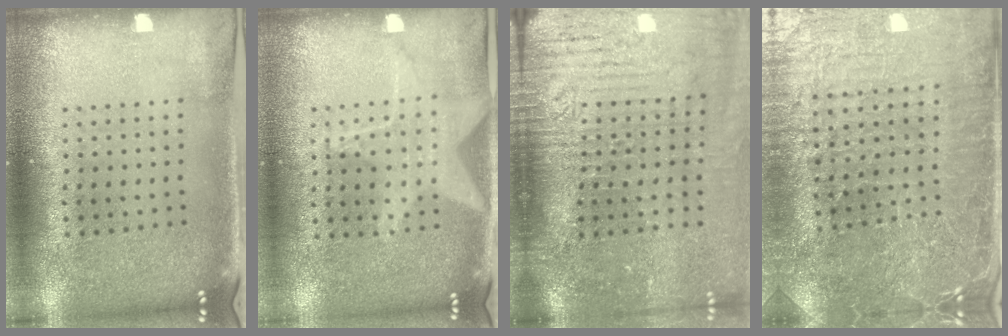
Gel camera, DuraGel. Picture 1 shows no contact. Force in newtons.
{"total": 1.1, "press": 1.0, "slide": 0.4}
{"total": 4.9, "press": 4.1, "slide": 2.7}
{"total": 4.0, "press": 4.0, "slide": 0.7}